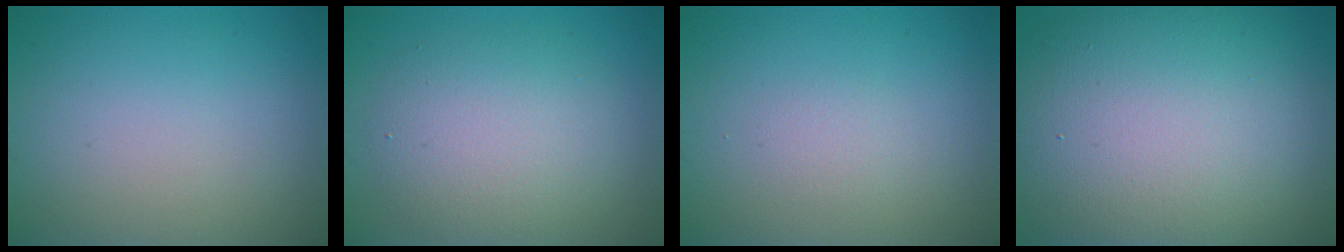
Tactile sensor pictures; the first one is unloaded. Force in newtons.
{"total": 5.3, "press": 5.2, "slide": 0.5}
{"total": 0.9, "press": 0.9, "slide": 0.1}
{"total": 13.1, "press": 13.1, "slide": 1.1}